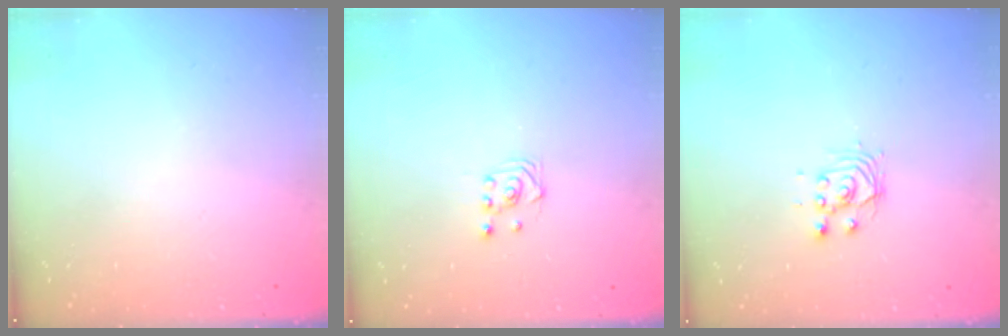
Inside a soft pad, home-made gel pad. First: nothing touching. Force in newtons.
{"total": 2.9, "press": 2.6, "slide": 1.4}
{"total": 3.4, "press": 3.4, "slide": 0.2}